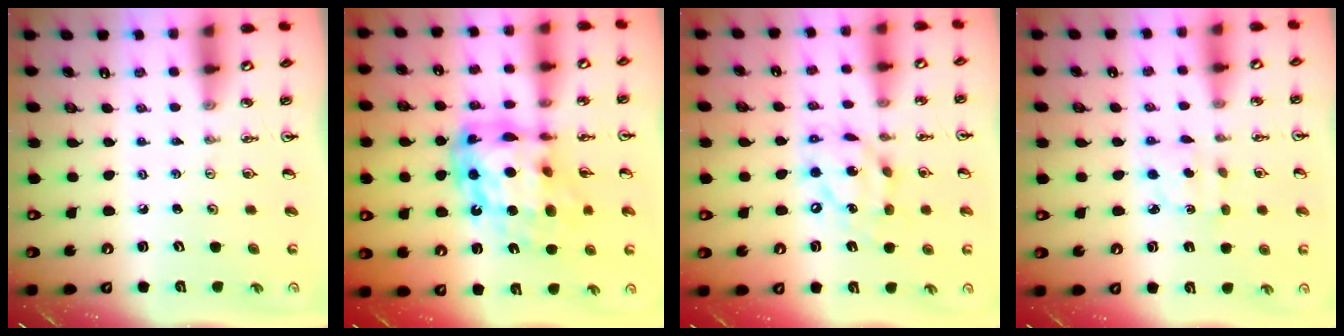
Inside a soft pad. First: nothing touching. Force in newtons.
{"total": 17.8, "press": 17.7, "slide": 1.7}
{"total": 14.0, "press": 13.9, "slide": 1.4}
{"total": 2.9, "press": 2.8, "slide": 0.7}